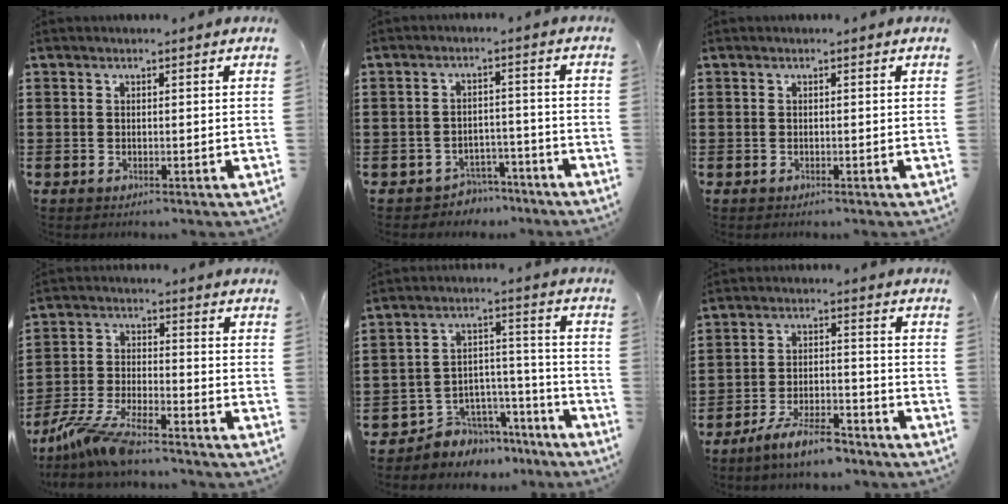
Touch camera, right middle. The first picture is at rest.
{"total": 3.6, "force": [-3.5, 1.0, -0.1], "torque": [-0.007, 0.004, -0.075]}
{"total": 0.0}
{"total": 7.8, "force": [-6.9, 0.4, 3.6], "torque": [-0.092, -0.010, -0.137]}
{"total": 5.9, "force": [-5.2, 2.8, -0.4], "torque": [-0.002, 0.016, -0.101]}
{"total": 7.1, "force": [-5.9, 1.2, 3.6], "torque": [-0.074, 0.001, -0.113]}